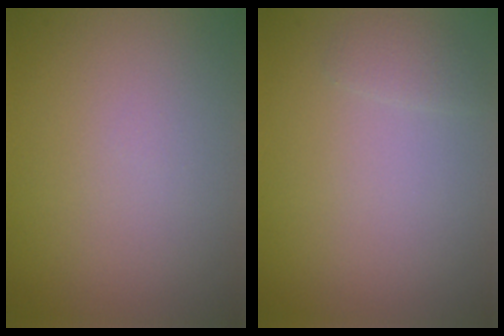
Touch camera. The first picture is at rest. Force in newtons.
{"total": 0.9, "press": 0.9, "slide": 0.0}